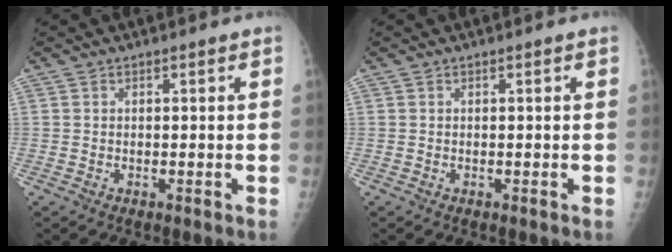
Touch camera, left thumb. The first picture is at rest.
{"total": 0.0}